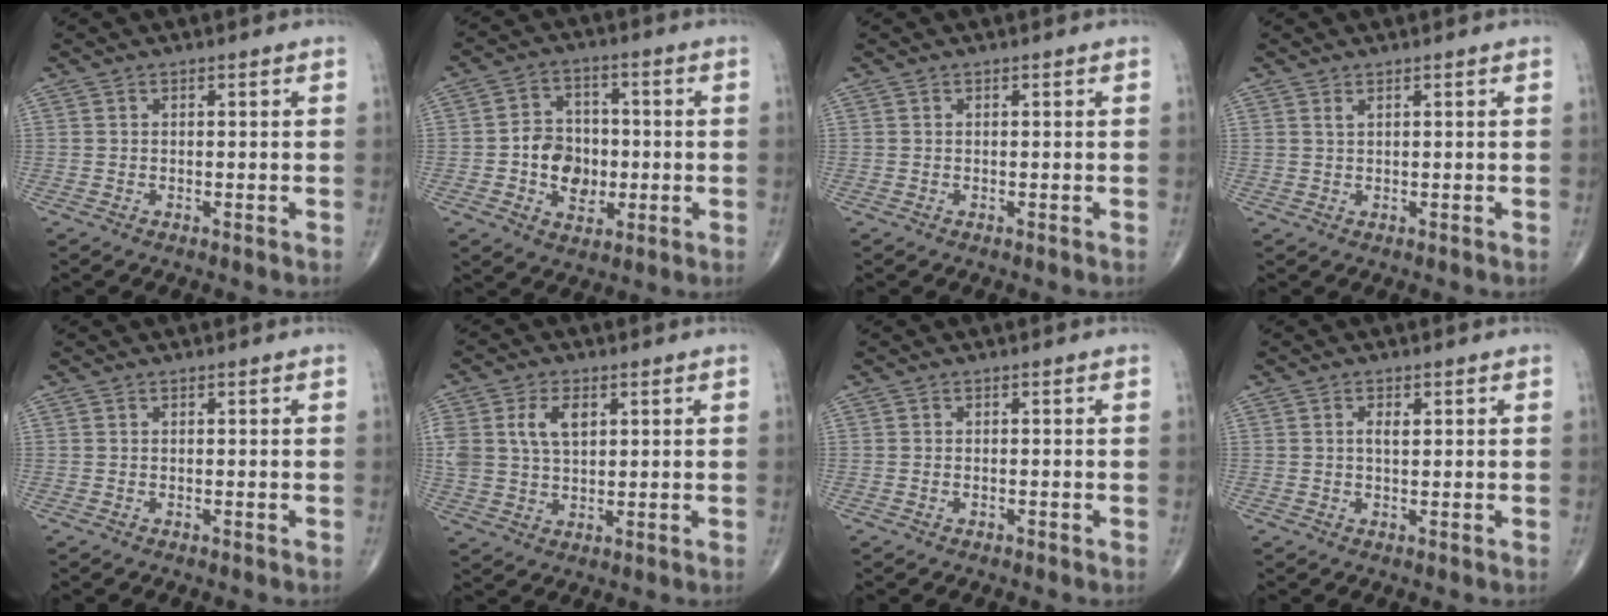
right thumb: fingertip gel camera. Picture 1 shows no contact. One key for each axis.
{"total": 9.5, "fx": -1.2, "fy": 7.4, "fz": 5.8, "tx": -0.061, "ty": 0.015, "tz": -0.021}
{"total": 0.0}
{"total": 0.9, "fx": 0.6, "fy": 0.3, "fz": 0.6, "tx": -0.012, "ty": 0.002, "tz": 0.014}
{"total": 0.0}
{"total": 9.0, "fx": 2.7, "fy": 5.7, "fz": 6.4, "tx": -0.125, "ty": 0.002, "tz": 0.056}
{"total": 0.5, "fx": -0.2, "fy": 0.3, "fz": 0.4, "tx": -0.011, "ty": 0.004, "tz": -0.002}
{"total": 2.0, "fx": 0.5, "fy": 1.0, "fz": 1.7, "tx": -0.028, "ty": 0.000, "tz": 0.008}